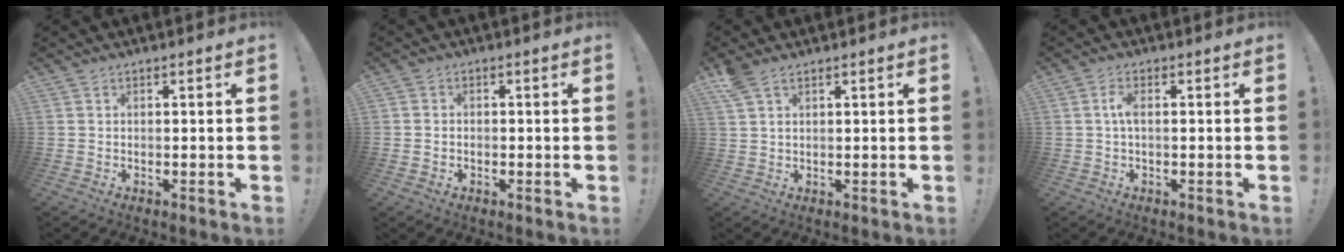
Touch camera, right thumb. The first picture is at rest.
{"total": 2.0, "force": [-0.8, 1.7, 0.7], "torque": [-0.017, 0.008, -0.012]}
{"total": 3.5, "force": [2.2, 1.9, 2.1], "torque": [-0.049, -0.003, 0.044]}
{"total": 3.4, "force": [0.1, 1.2, 3.2], "torque": [-0.069, 0.005, -0.001]}